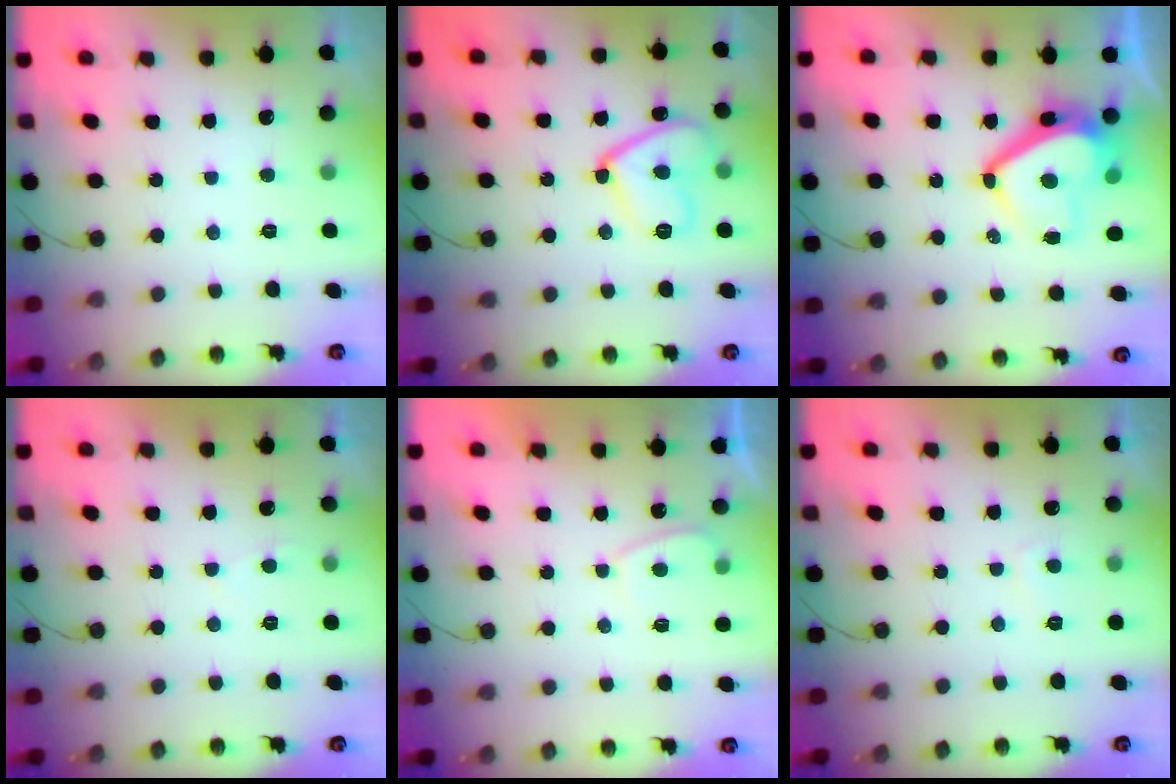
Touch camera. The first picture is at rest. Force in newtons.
{"total": 13.2, "press": 13.2, "slide": 1.1}
{"total": 10.9, "press": 10.8, "slide": 1.3}
{"total": 2.0, "press": 1.9, "slide": 0.3}
{"total": 2.0, "press": 2.0, "slide": 0.6}
{"total": 1.6, "press": 1.5, "slide": 0.5}